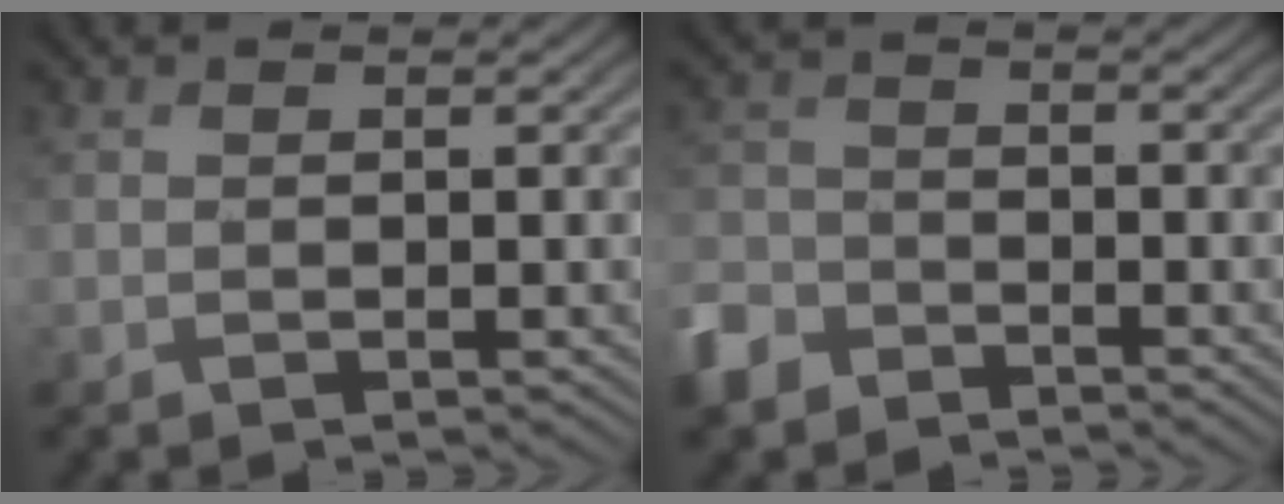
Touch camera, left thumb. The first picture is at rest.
{"total": 5.0, "force": [-4.2, 2.6, 0.8], "torque": [-0.023, -0.007, -0.094]}